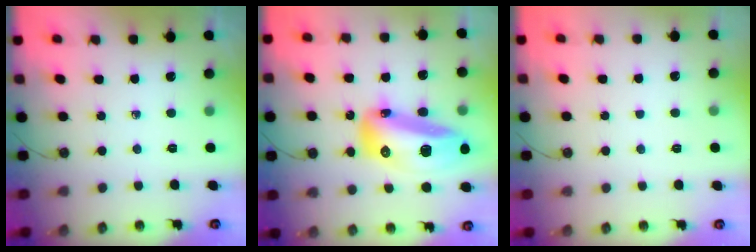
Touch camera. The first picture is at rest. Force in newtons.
{"total": 22.0, "press": 21.8, "slide": 3.4}
{"total": 1.1, "press": 1.1, "slide": 0.1}